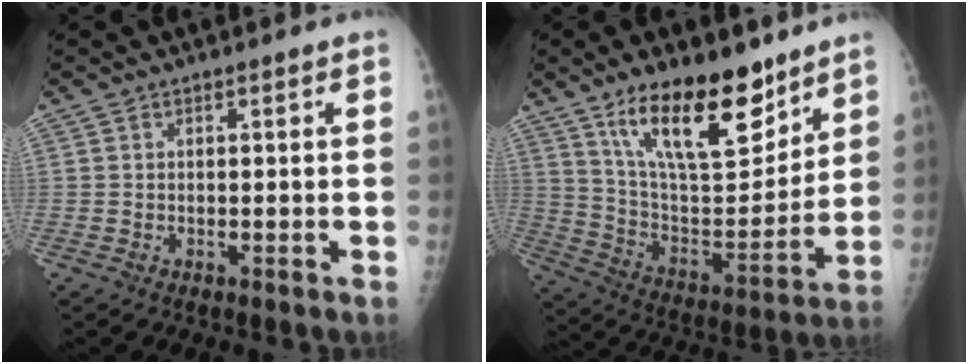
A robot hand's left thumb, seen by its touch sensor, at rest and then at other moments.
{"total": 20.8, "force": [13.6, 8.1, 13.5], "torque": [-0.178, -0.079, 0.243]}